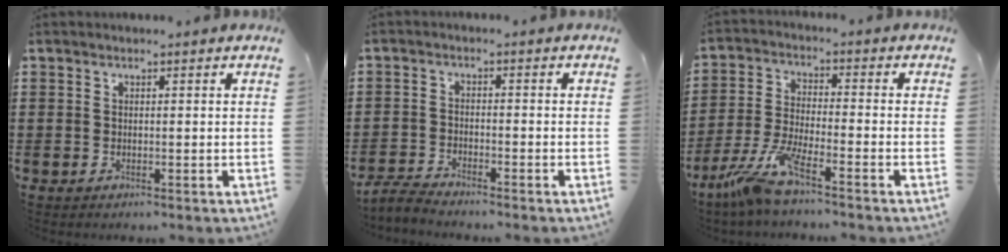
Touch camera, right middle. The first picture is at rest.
{"total": 2.9, "force": [-2.8, 0.2, 0.6], "torque": [-0.028, 0.000, -0.063]}
{"total": 7.4, "force": [-5.7, 0.0, 4.6], "torque": [-0.120, -0.021, -0.118]}